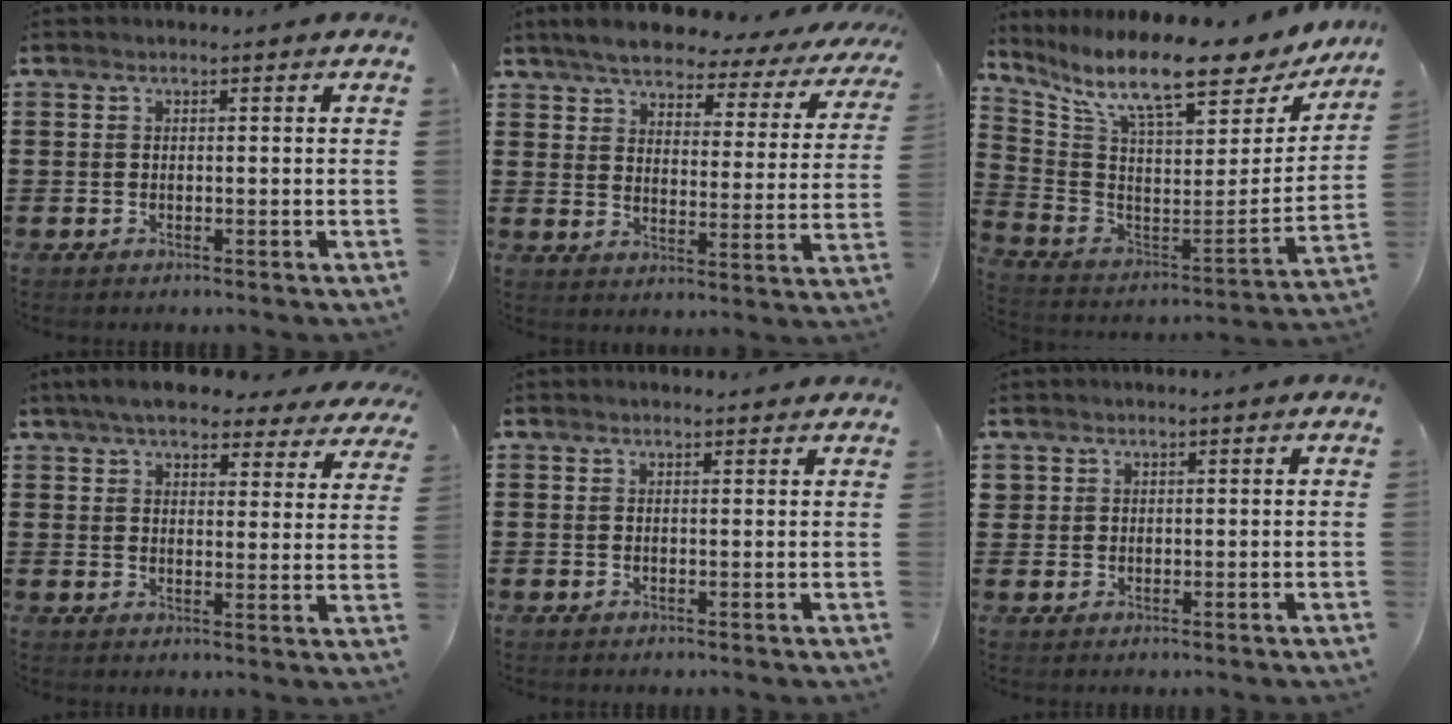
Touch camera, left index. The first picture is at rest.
{"total": 5.5, "force": [5.1, 1.1, 1.8], "torque": [-0.062, -0.029, 0.085]}
{"total": 13.6, "force": [10.1, 2.8, 8.8], "torque": [-0.180, -0.073, 0.167]}
{"total": 6.1, "force": [5.6, 0.9, 2.2], "torque": [-0.057, -0.021, 0.099]}
{"total": 1.2, "force": [1.1, 0.1, 0.4], "torque": [-0.008, 0.000, 0.021]}
{"total": 1.5, "force": [1.0, 1.1, 0.1], "torque": [-0.006, 0.004, 0.020]}